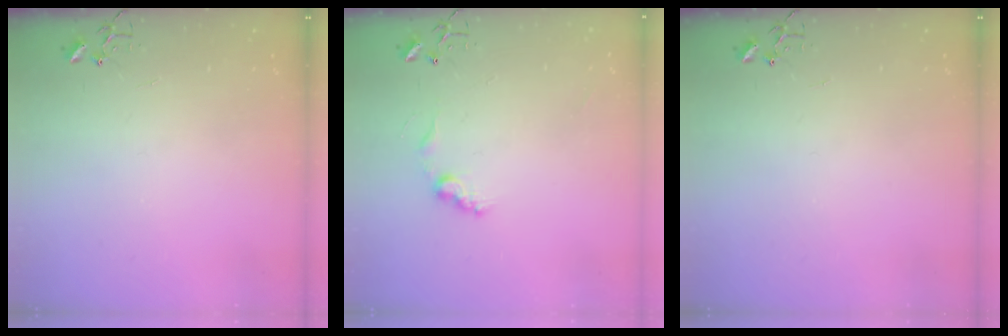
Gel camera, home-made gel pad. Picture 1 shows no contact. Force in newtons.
{"total": 7.9, "press": 7.9, "slide": 0.5}
{"total": 0.0}